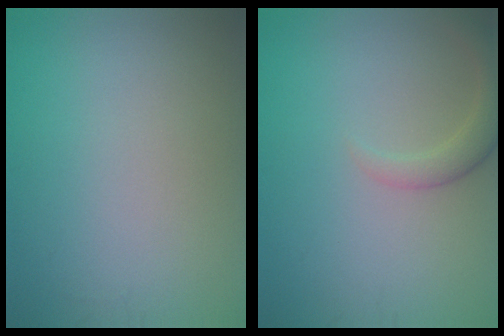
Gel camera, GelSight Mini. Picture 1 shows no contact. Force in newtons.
{"total": 2.3, "press": 2.3, "slide": 0.3}